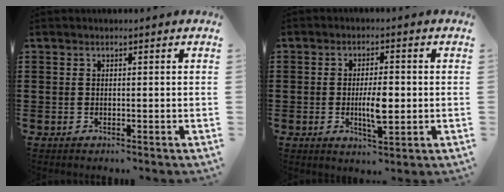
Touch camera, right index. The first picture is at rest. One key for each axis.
{"total": 5.6, "fx": -0.6, "fy": 1.8, "fz": 5.2, "tx": -0.098, "ty": 0.002, "tz": -0.014}